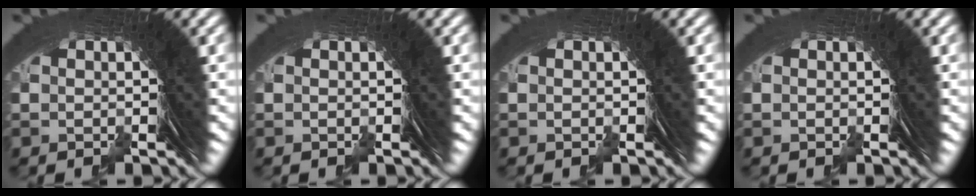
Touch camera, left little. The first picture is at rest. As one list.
[{"total": 0.0}, {"total": 0.0}, {"total": 0.0}]